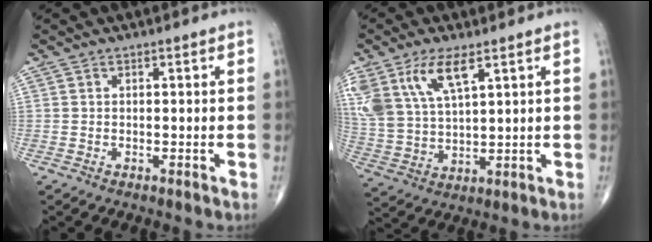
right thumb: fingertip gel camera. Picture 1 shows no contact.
{"total": 13.3, "force": [7.0, 5.8, 9.7], "torque": [-0.204, -0.017, 0.145]}